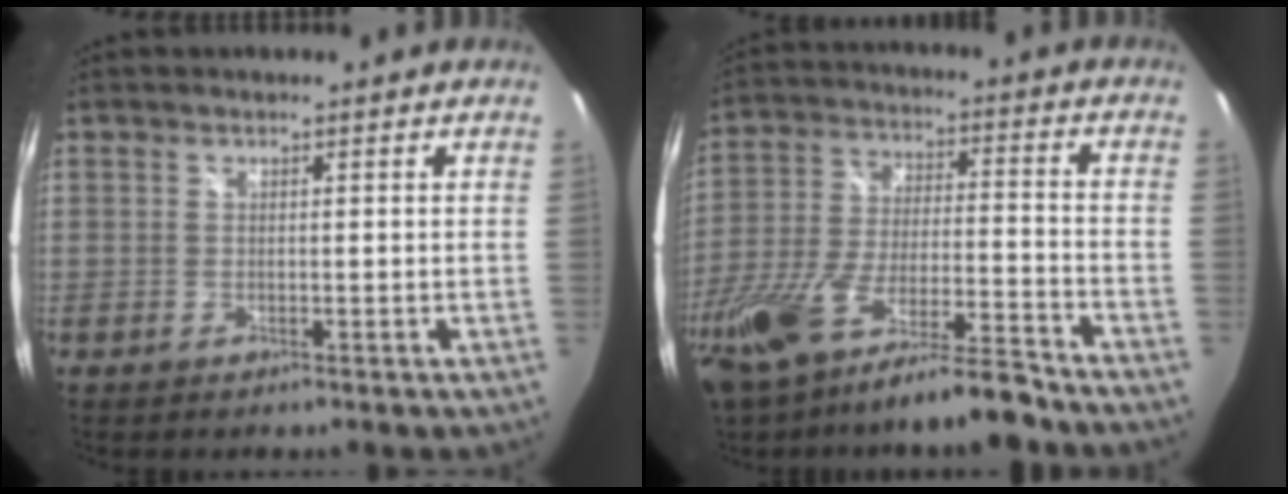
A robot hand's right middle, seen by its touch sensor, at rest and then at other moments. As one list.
[{"total": 19.0, "force": [-14.5, 3.2, 11.9], "torque": [-0.246, -0.041, -0.243]}]